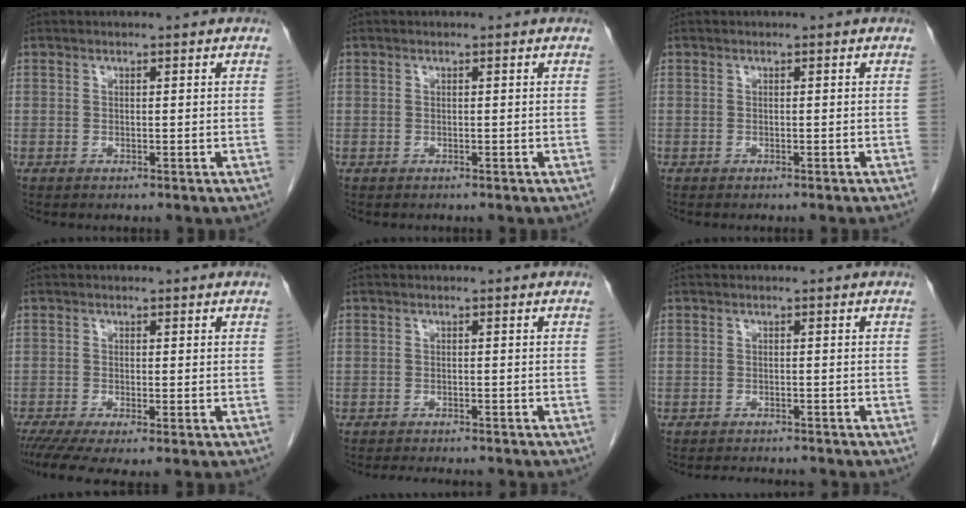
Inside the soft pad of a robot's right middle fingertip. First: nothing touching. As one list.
[{"total": 0.0}, {"total": 1.2, "force": [-1.0, -0.2, 0.5], "torque": [-0.001, 0.003, -0.013]}, {"total": 5.4, "force": [-3.5, 0.9, 4.0], "torque": [-0.065, -0.016, -0.062]}, {"total": 5.9, "force": [-5.4, 1.0, 2.2], "torque": [-0.029, -0.007, -0.073]}, {"total": 4.8, "force": [-4.5, 0.8, 1.4], "torque": [-0.018, -0.007, -0.060]}]